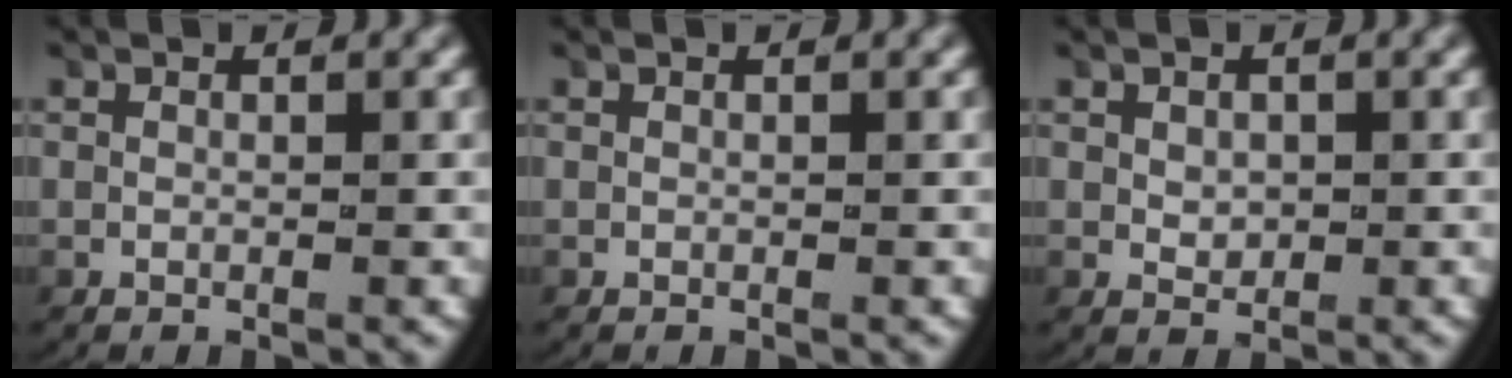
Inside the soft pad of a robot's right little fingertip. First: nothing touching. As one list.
[{"total": 0.0}, {"total": 1.1, "force": [0.1, 0.8, 0.8], "torque": [-0.017, -0.007, 0.009]}]